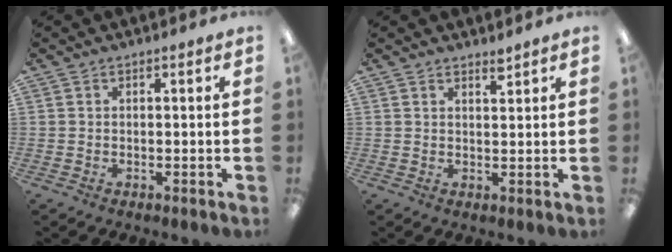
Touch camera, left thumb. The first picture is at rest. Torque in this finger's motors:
{"motor_torque": [-0.06, 0.05, -0.20, -0.33, 0.01]}